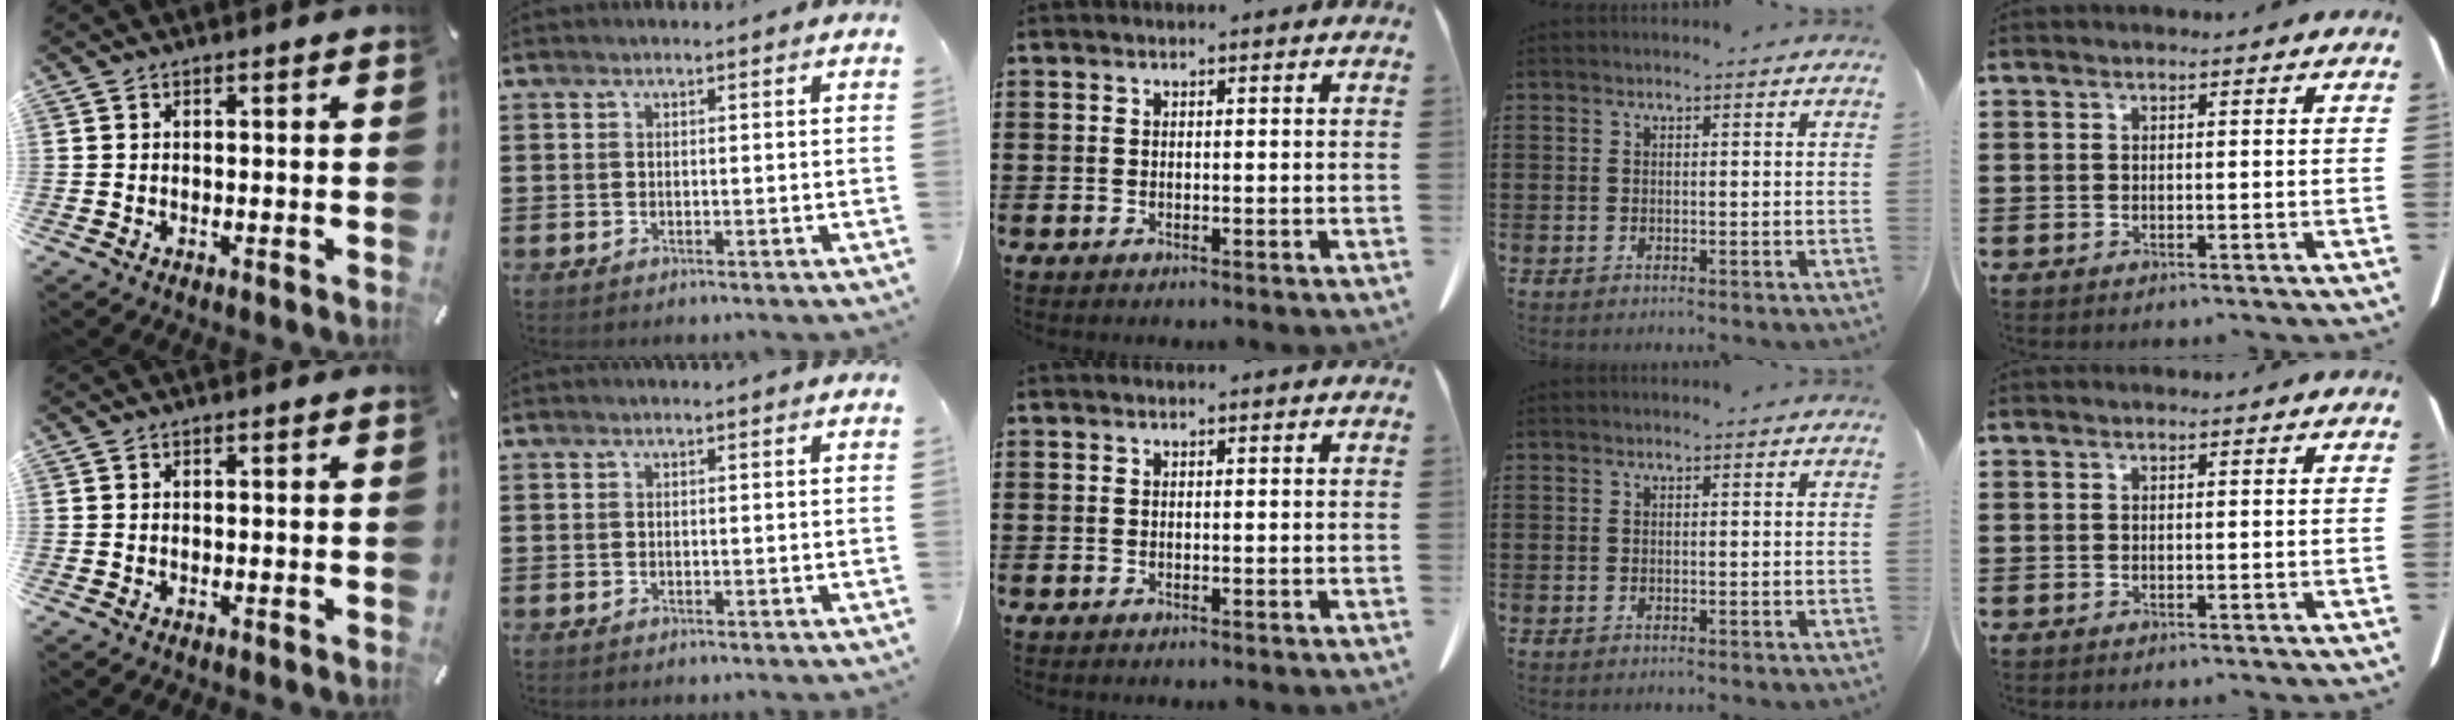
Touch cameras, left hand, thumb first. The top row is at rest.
{}